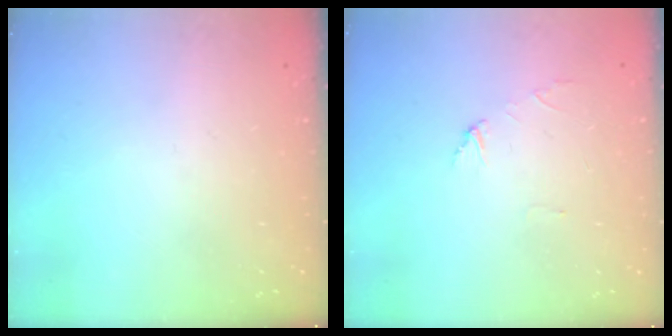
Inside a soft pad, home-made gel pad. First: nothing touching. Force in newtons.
{"total": 2.7, "press": 2.7, "slide": 0.2}